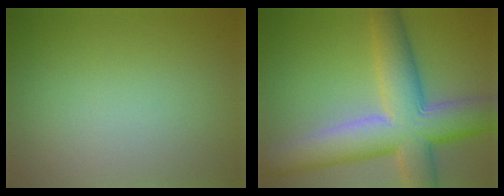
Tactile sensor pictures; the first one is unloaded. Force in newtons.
{"total": 11.1, "press": 11.1, "slide": 0.5}